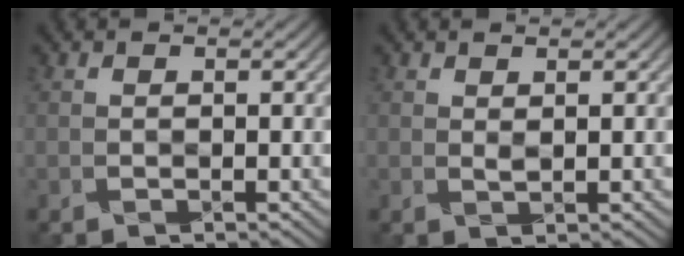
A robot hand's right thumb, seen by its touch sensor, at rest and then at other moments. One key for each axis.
{"total": 0.8, "fx": 0.7, "fy": 0.1, "fz": 0.4, "tx": -0.009, "ty": 0.000, "tz": 0.015}